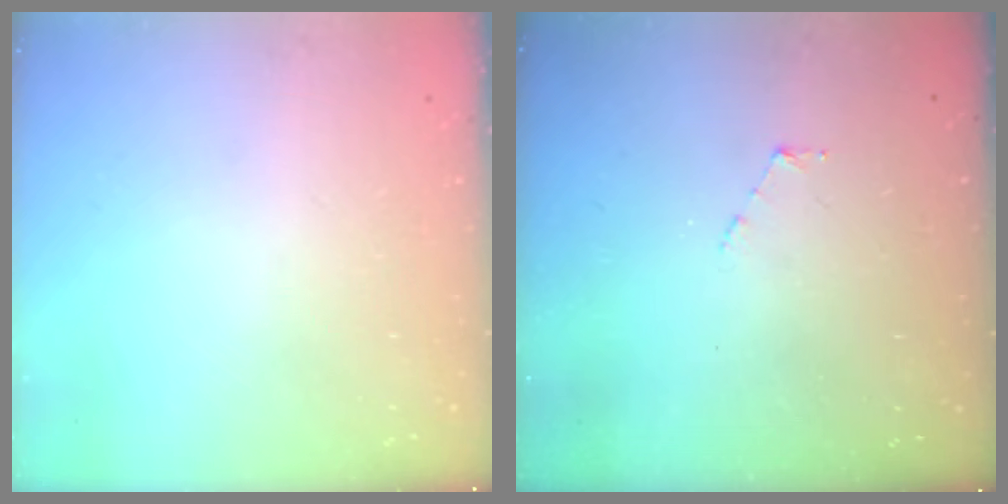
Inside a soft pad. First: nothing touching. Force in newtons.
{"total": 2.9, "press": 2.9, "slide": 0.3}